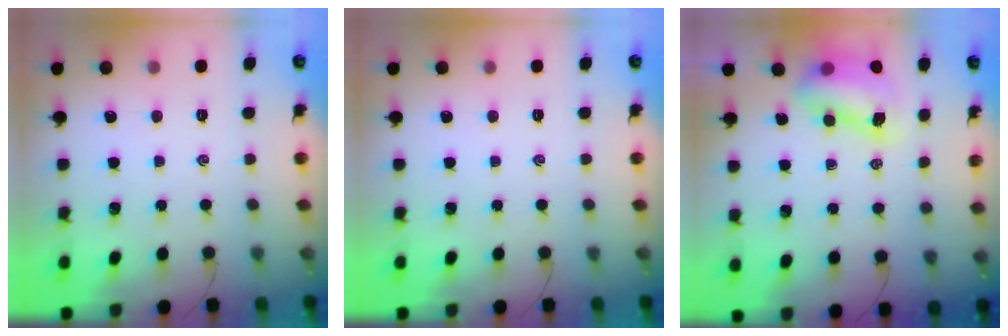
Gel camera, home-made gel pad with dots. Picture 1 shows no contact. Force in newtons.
{"total": 0.0}
{"total": 7.6, "press": 7.4, "slide": 1.7}